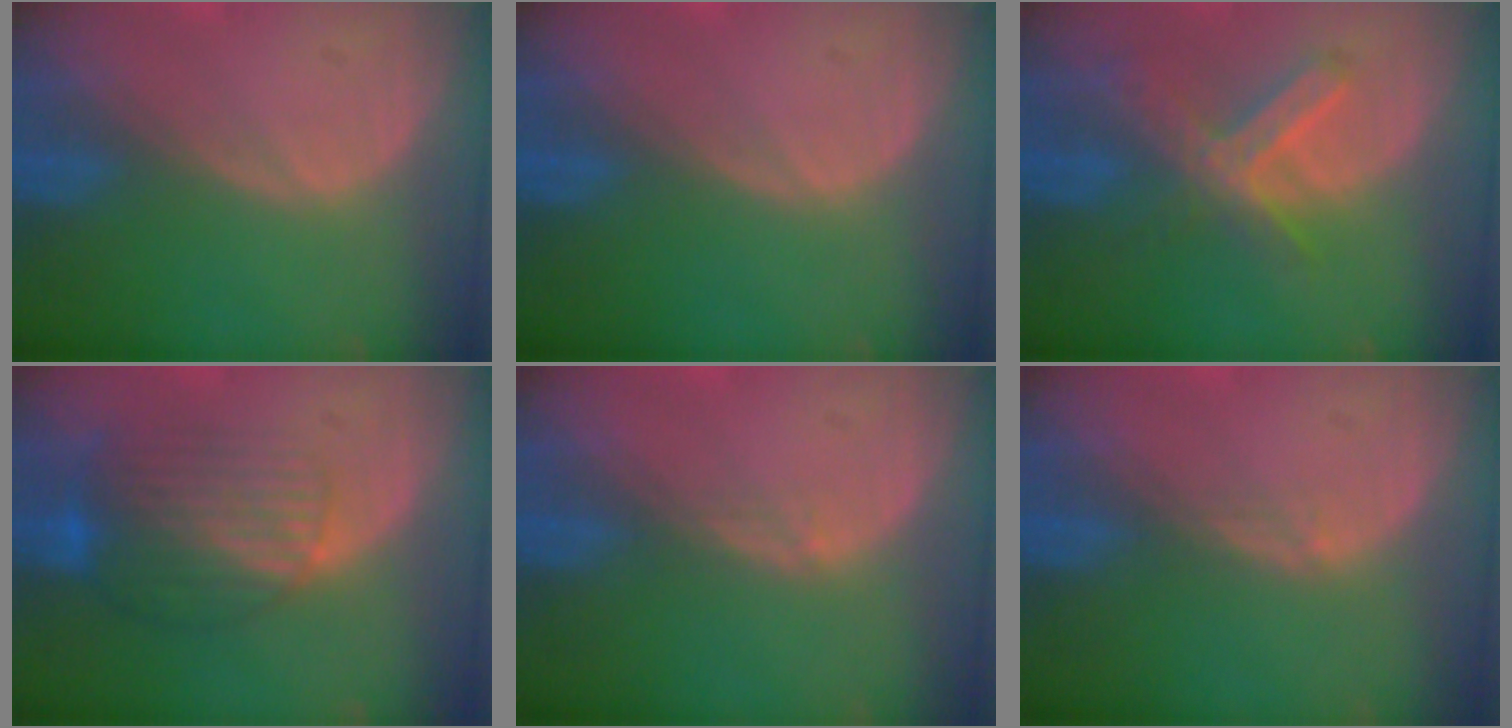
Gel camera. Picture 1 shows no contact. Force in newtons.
{"total": 0.0}
{"total": 7.0, "press": 6.1, "slide": 3.6}
{"total": 8.4, "press": 7.2, "slide": 4.4}
{"total": 1.0, "press": 0.7, "slide": 0.7}
{"total": 1.0, "press": 0.7, "slide": 0.7}